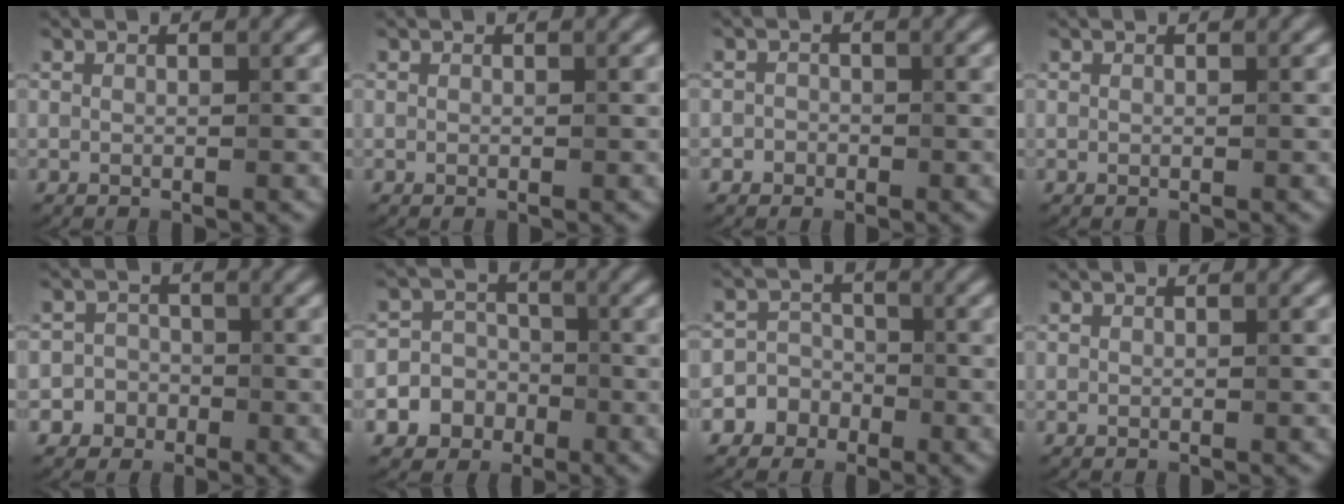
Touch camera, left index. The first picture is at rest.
{"total": 0.0}
{"total": 1.1, "force": [-0.5, 1.0, 0.0], "torque": [0.013, 0.000, -0.012]}
{"total": 0.0}
{"total": 2.7, "force": [-1.3, 2.4, 0.0], "torque": [0.033, 0.005, -0.030]}
{"total": 5.4, "force": [-2.3, 4.9, 0.7], "torque": [0.015, 0.002, -0.058]}
{"total": 4.2, "force": [-2.1, 3.6, 0.1], "torque": [0.039, 0.003, -0.054]}
{"total": 0.0}